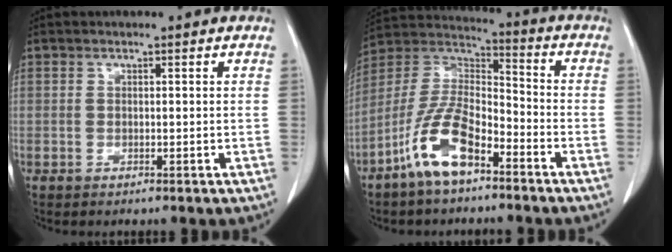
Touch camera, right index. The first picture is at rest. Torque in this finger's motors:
{"motor_torque": [0.05, 0.00, -0.16, -0.15]}